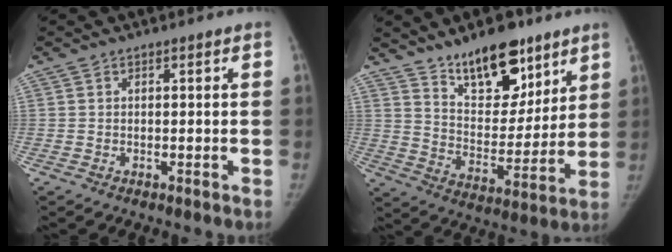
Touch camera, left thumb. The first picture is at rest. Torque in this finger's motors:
{"motor_torque": [0.36, 0.39, -0.13, -0.49, 0.06]}